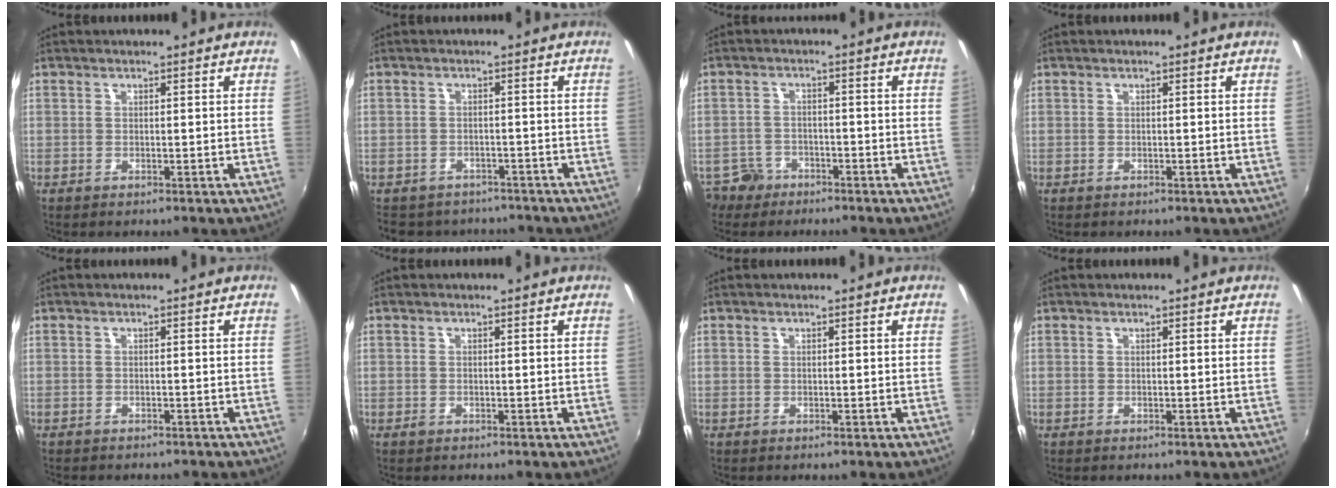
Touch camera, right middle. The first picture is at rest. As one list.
[{"total": 6.9, "force": [-5.6, 3.9, 1.2], "torque": [-0.030, 0.012, -0.079]}, {"total": 5.1, "force": [-3.6, 3.5, 0.6], "torque": [-0.027, 0.011, -0.066]}, {"total": 0.0}, {"total": 2.3, "force": [-2.1, 0.7, 0.6], "torque": [-0.018, -0.012, -0.031]}, {"total": 0.7, "force": [-0.4, 0.5, 0.1], "torque": [-0.003, -0.002, -0.008]}, {"total": 0.0}, {"total": 0.0}]